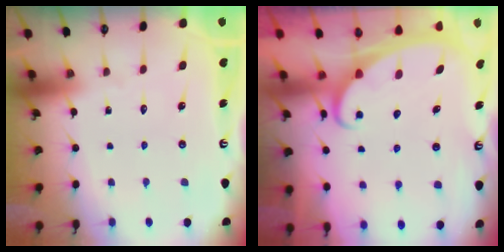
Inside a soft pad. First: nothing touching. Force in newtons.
{"total": 2.3, "press": 2.3, "slide": 0.3}